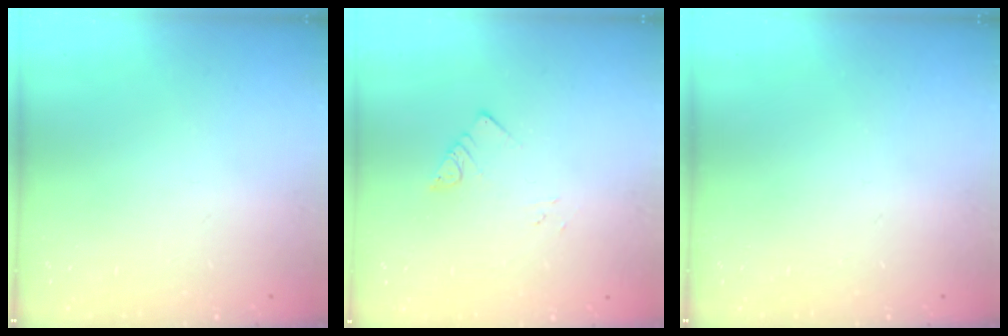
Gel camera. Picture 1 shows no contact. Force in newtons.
{"total": 3.5, "press": 3.4, "slide": 0.4}
{"total": 0.0}